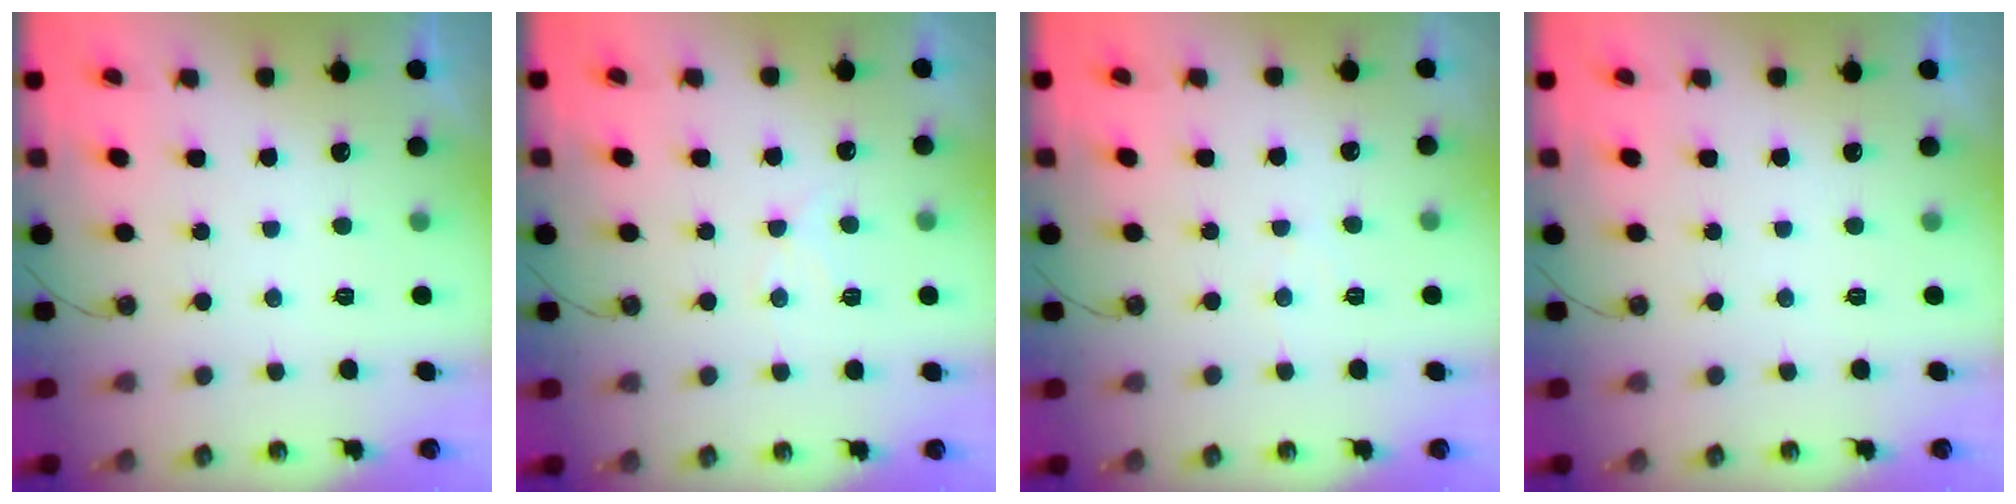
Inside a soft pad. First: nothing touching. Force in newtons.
{"total": 7.9, "press": 7.9, "slide": 0.8}
{"total": 3.4, "press": 3.3, "slide": 0.5}
{"total": 0.0}